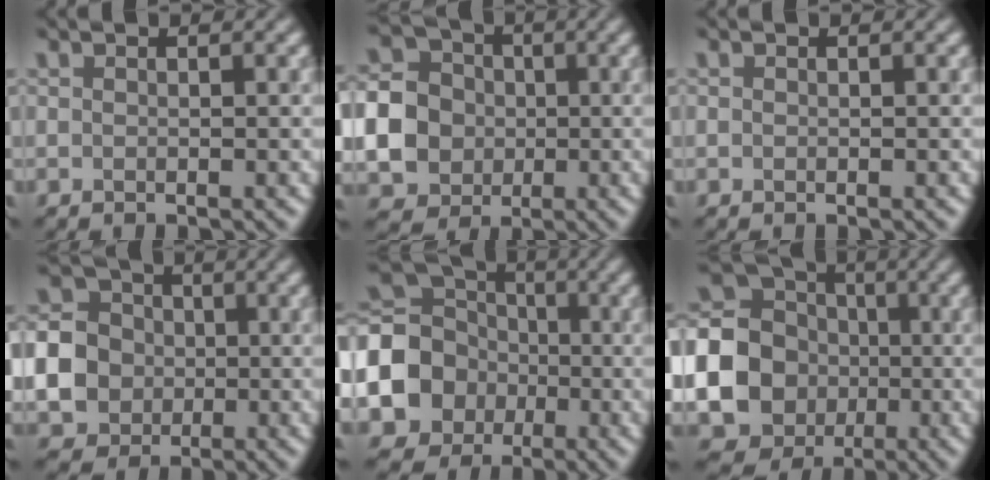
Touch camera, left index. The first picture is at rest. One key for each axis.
{"total": 9.8, "fx": -1.5, "fy": 8.9, "fz": 3.7, "tx": -0.104, "ty": -0.014, "tz": -0.050}
{"total": 0.0}
{"total": 8.4, "fx": -1.2, "fy": 7.6, "fz": 3.3, "tx": -0.086, "ty": -0.010, "tz": -0.044}
{"total": 12.5, "fx": -2.7, "fy": 11.1, "fz": 5.3, "tx": -0.126, "ty": -0.026, "tz": -0.075}
{"total": 24.3, "fx": -3.4, "fy": 23.0, "fz": 6.9, "tx": -0.197, "ty": -0.014, "tz": -0.117}